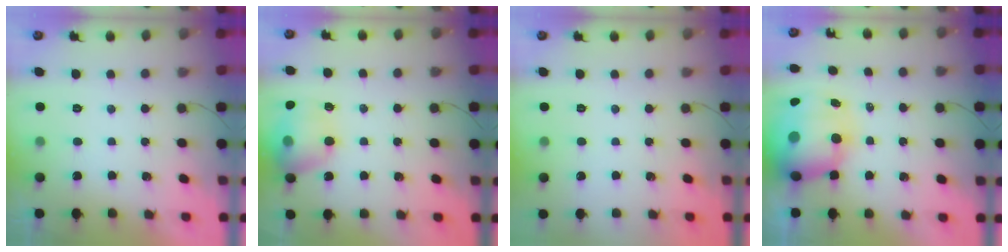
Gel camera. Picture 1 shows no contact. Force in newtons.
{"total": 15.3, "press": 15.1, "slide": 2.0}
{"total": 0.0}
{"total": 18.1, "press": 17.6, "slide": 4.3}